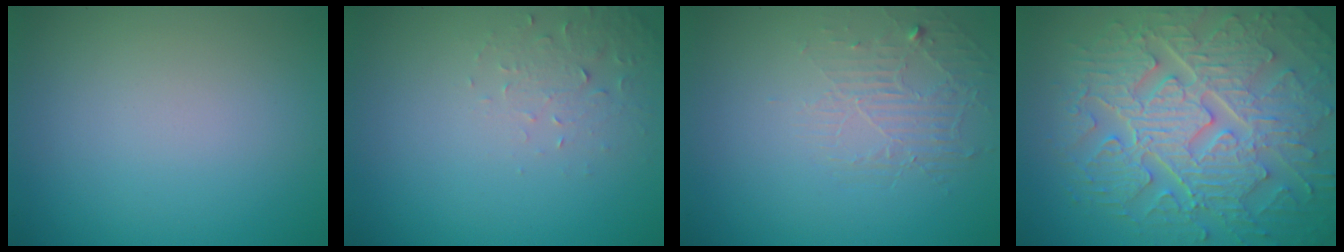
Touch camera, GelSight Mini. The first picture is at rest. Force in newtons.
{"total": 1.9, "press": 1.8, "slide": 0.4}
{"total": 1.8, "press": 0.8, "slide": 1.6}
{"total": 10.4, "press": 7.1, "slide": 7.5}